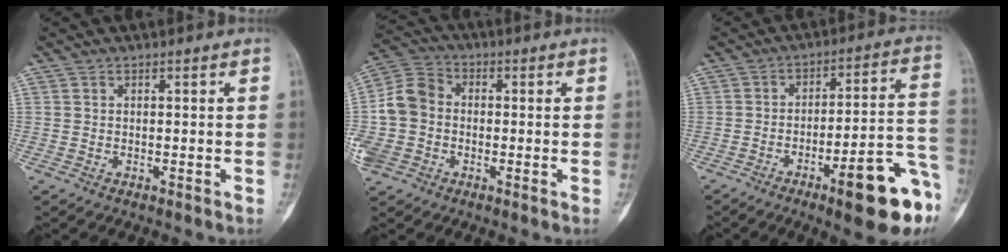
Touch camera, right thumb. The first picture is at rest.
{"total": 11.1, "force": [-1.5, 9.1, 6.1], "torque": [-0.126, 0.030, -0.036]}
{"total": 17.8, "force": [-8.5, 4.1, 15.1], "torque": [-0.154, 0.057, -0.113]}